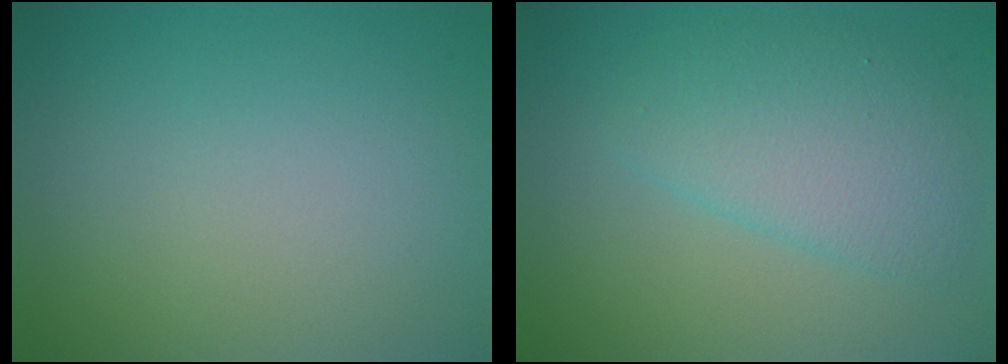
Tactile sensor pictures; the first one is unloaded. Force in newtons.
{"total": 4.3, "press": 4.3, "slide": 0.1}